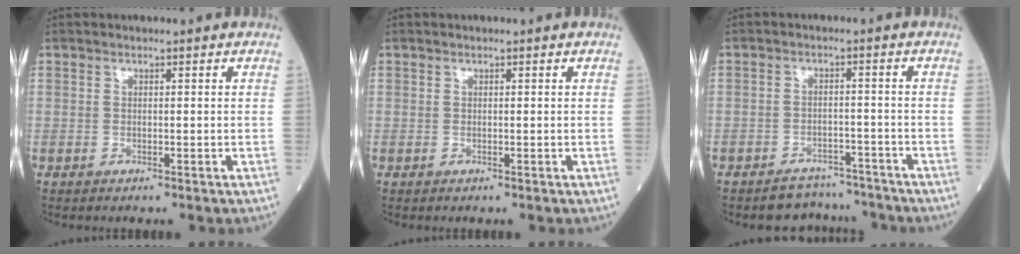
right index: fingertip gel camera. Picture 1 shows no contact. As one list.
[{"total": 0.0}, {"total": 5.1, "force": [-4.7, 1.8, -0.8], "torque": [0.018, 0.018, -0.070]}]